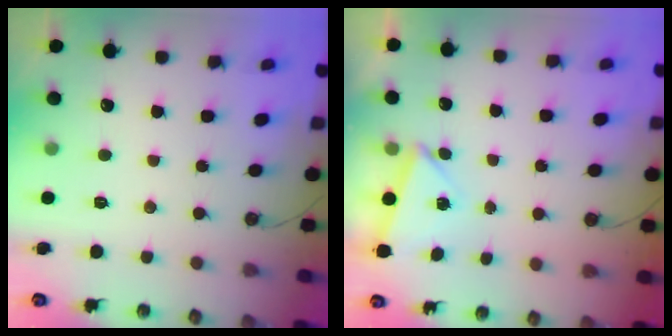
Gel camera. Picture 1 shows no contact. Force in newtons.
{"total": 2.5, "press": 1.9, "slide": 1.6}